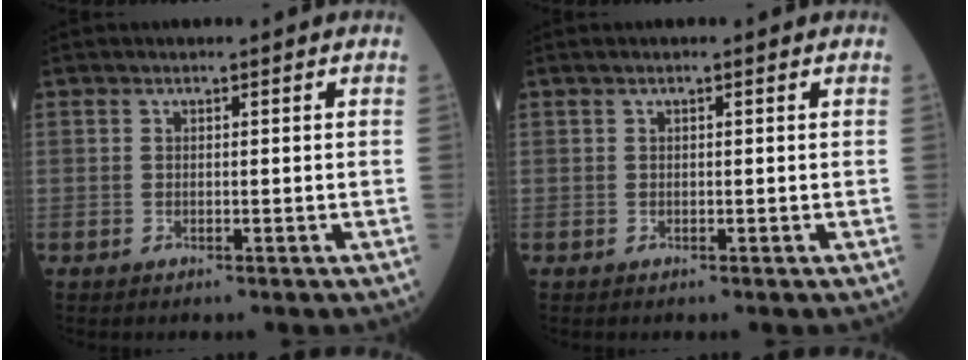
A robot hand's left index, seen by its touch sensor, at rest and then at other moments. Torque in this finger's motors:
{"motor_torque": [-0.07, 0.05, 0.00, 0.00]}